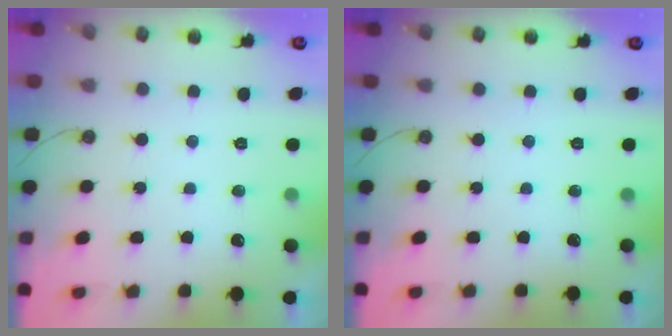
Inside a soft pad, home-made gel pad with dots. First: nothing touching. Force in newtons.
{"total": 0.0}